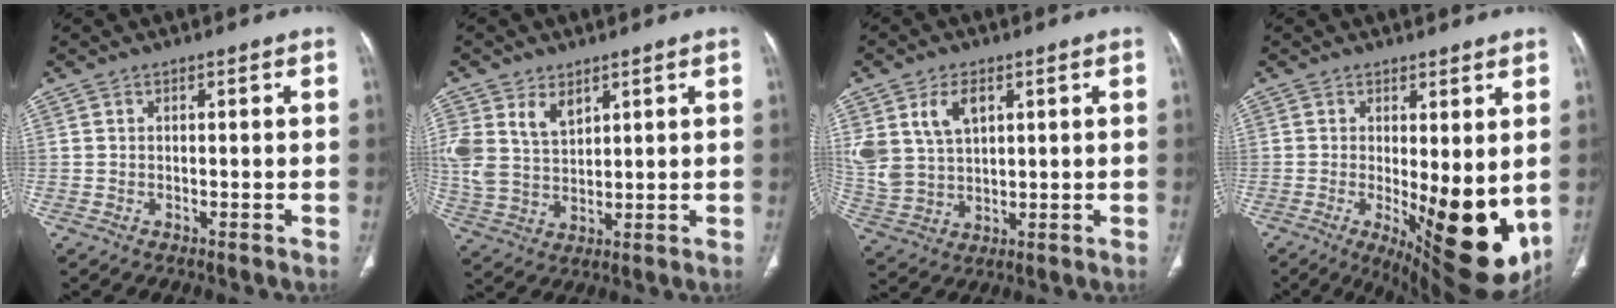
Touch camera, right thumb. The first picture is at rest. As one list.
[{"total": 9.5, "force": [4.6, 6.0, 5.7], "torque": [-0.108, -0.013, 0.104]}, {"total": 10.0, "force": [4.1, 6.2, 6.7], "torque": [-0.131, -0.010, 0.094]}, {"total": 16.4, "force": [-2.1, 5.9, 15.2], "torque": [-0.196, -0.034, -0.006]}]